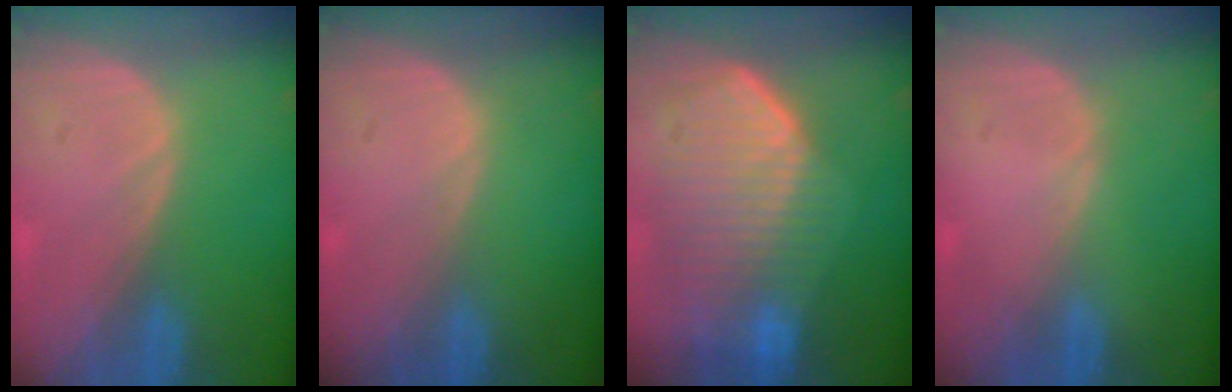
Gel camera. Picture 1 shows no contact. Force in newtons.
{"total": 0.0}
{"total": 10.8, "press": 9.4, "slide": 5.3}
{"total": 0.0}